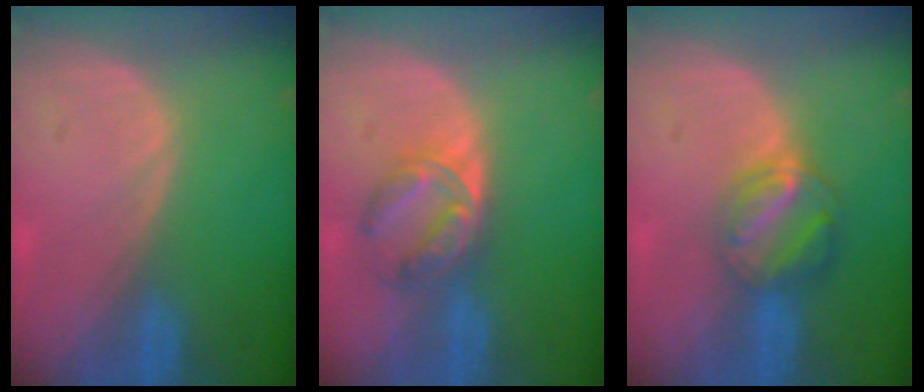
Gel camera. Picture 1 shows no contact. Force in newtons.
{"total": 5.8, "press": 5.5, "slide": 1.7}
{"total": 6.3, "press": 5.6, "slide": 2.8}